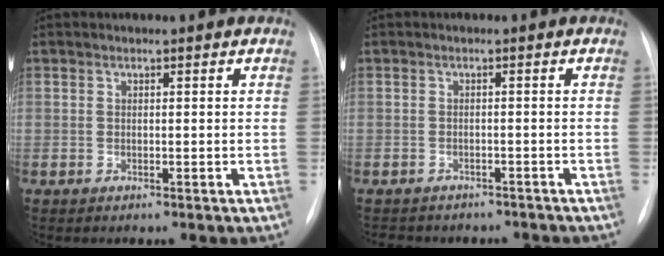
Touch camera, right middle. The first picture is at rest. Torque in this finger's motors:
{"motor_torque": [0.10, -0.18, 0.04, 0.01]}